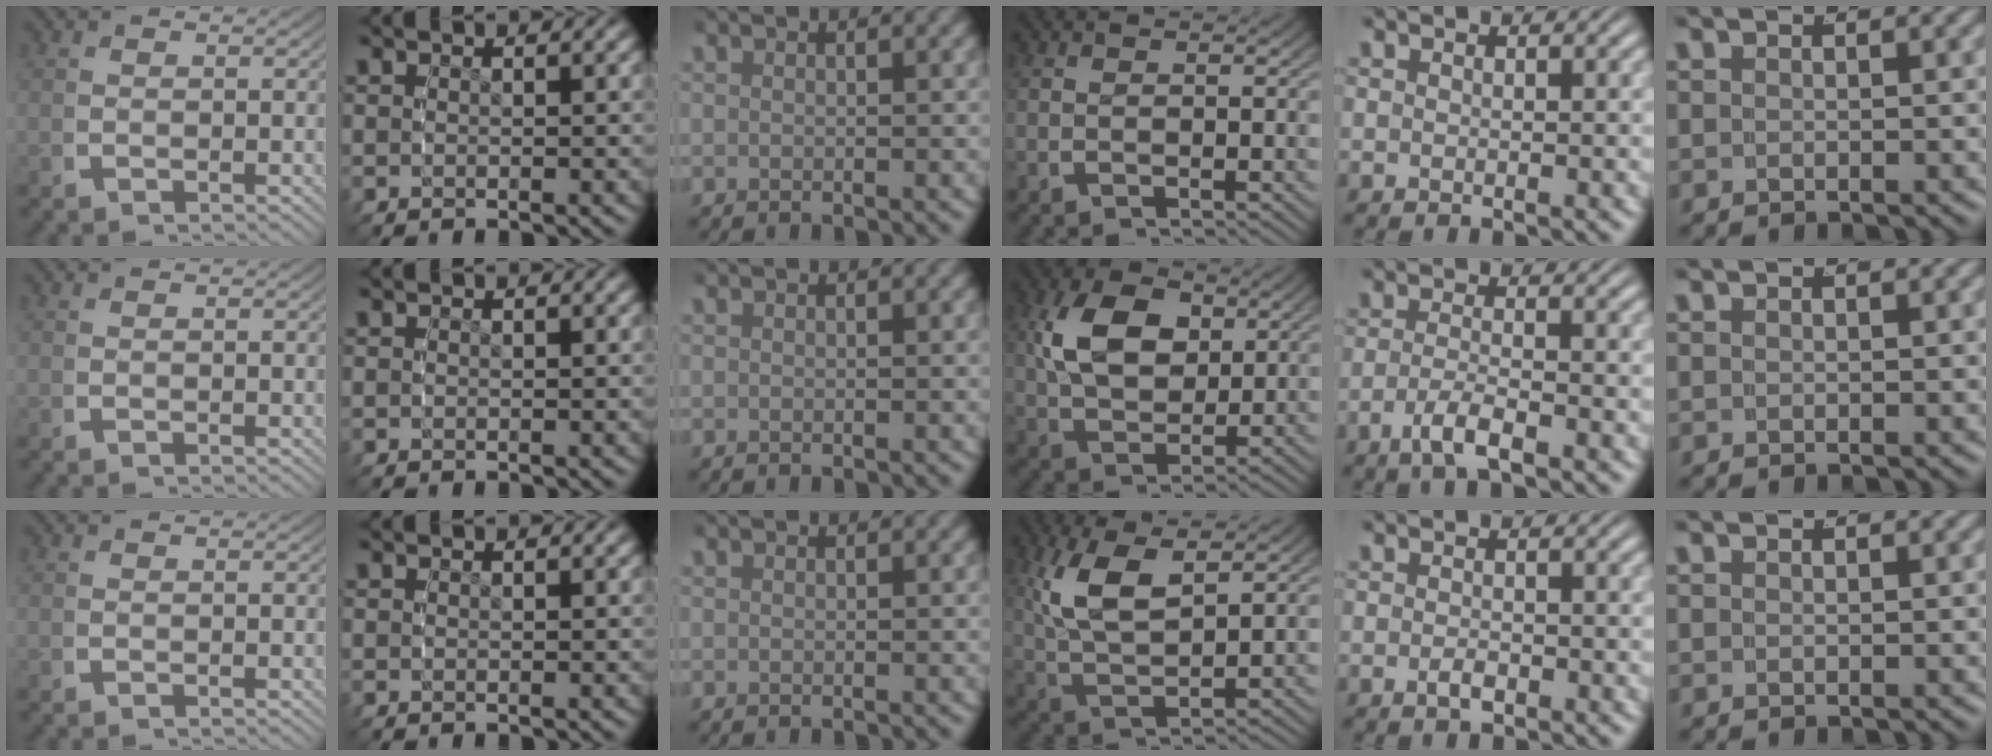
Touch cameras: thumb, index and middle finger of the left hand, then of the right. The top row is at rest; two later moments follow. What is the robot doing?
{"motion": "grasp_and_lifting", "object": "bowl"}